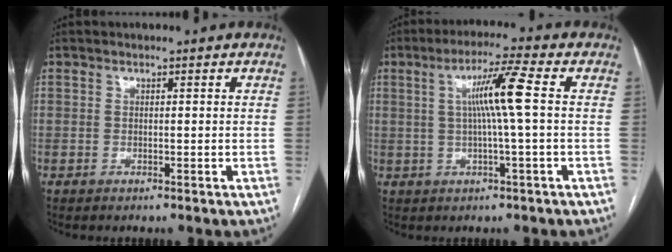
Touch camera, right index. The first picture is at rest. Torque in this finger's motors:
{"motor_torque": [0.68, -0.24, 0.52, 0.15]}